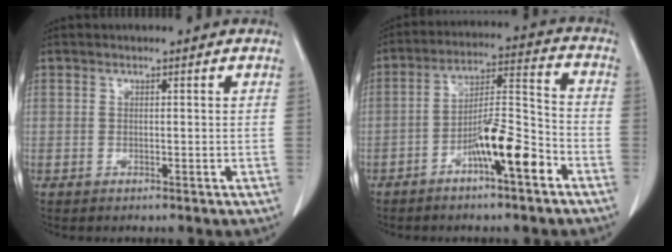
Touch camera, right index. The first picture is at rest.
{"total": 10.4, "force": [-5.2, 1.5, 8.9], "torque": [-0.156, 0.012, -0.090]}